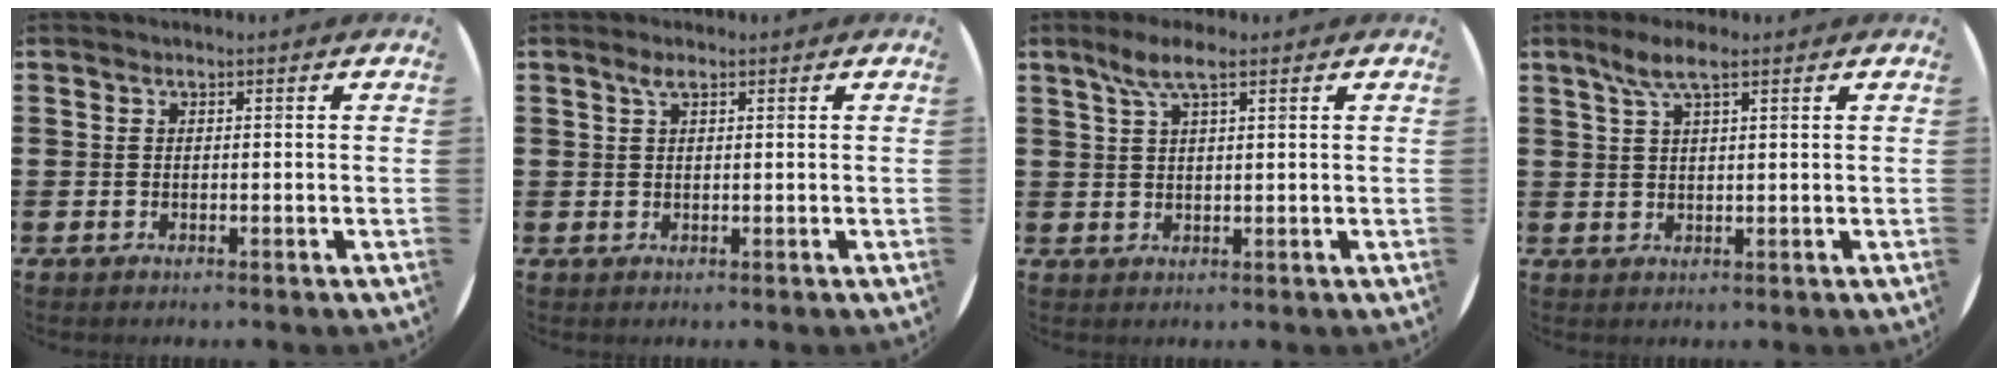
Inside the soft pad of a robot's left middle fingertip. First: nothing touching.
{"total": 1.5, "force": [0.8, 0.4, 1.1], "torque": [-0.023, 0.005, 0.013]}
{"total": 4.4, "force": [2.6, 0.9, 3.4], "torque": [-0.073, 0.007, 0.044]}
{"total": 4.1, "force": [2.4, 0.8, 3.2], "torque": [-0.068, 0.007, 0.042]}